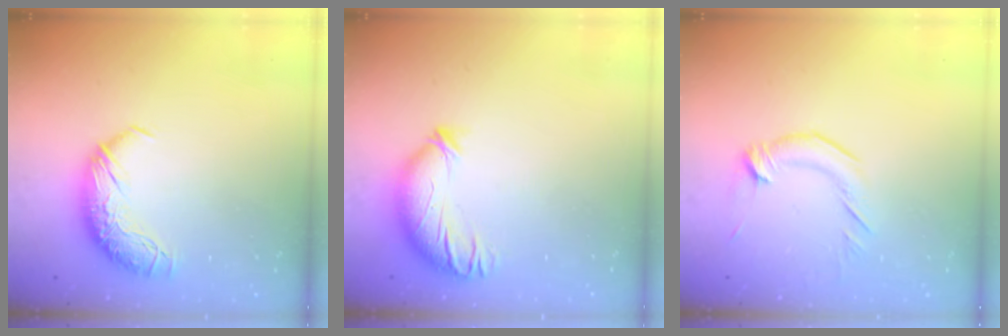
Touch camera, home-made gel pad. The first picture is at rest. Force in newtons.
{"total": 3.8, "press": 3.0, "slide": 2.2}
{"total": 2.1, "press": 2.1, "slide": 0.5}